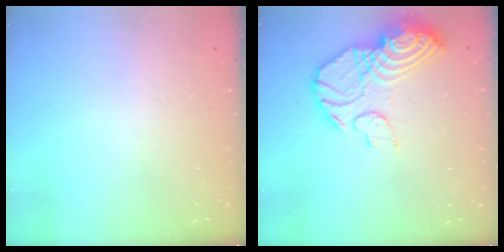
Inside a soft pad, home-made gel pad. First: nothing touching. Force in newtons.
{"total": 17.8, "press": 17.3, "slide": 4.0}